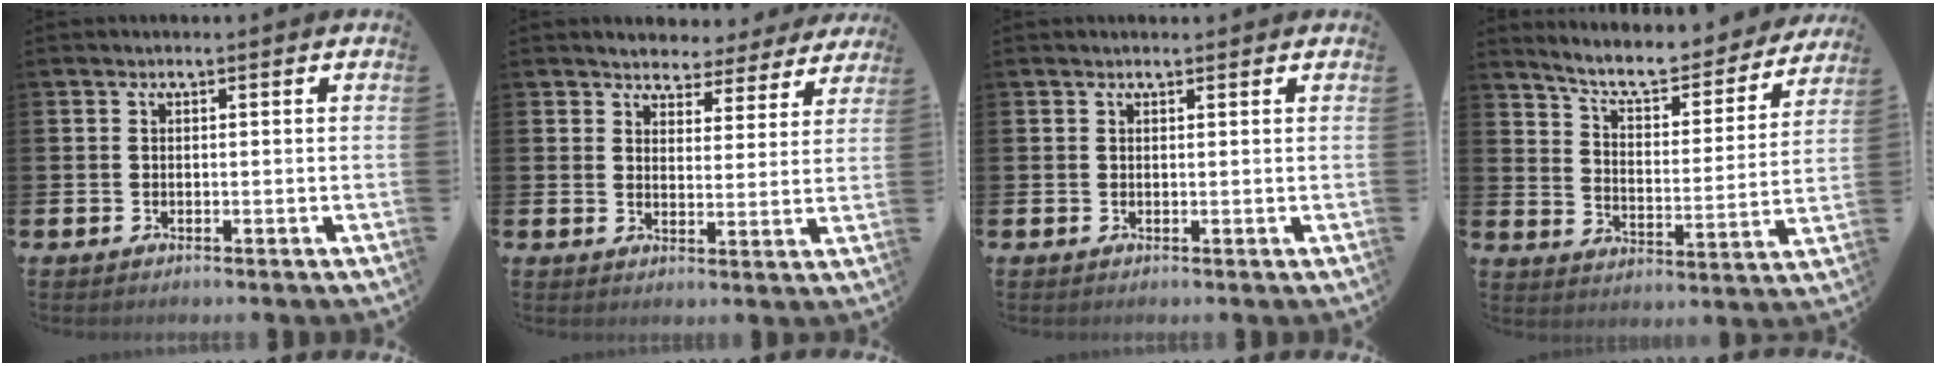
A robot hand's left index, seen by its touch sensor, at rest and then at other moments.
{"total": 4.0, "force": [3.8, 1.3, 0.0], "torque": [-0.017, -0.025, 0.065]}
{"total": 0.6, "force": [0.6, 0.1, 0.1], "torque": [0.006, -0.003, 0.009]}
{"total": 8.1, "force": [7.4, 1.8, 2.8], "torque": [-0.077, -0.056, 0.124]}